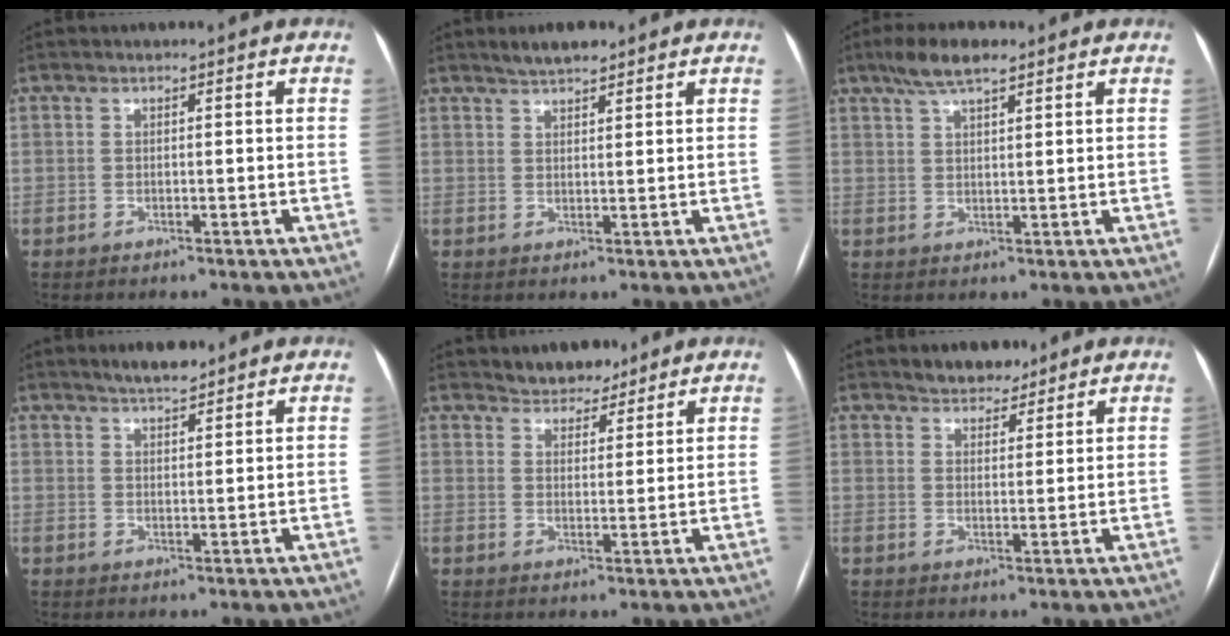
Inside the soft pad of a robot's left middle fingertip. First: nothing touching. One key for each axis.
{"total": 3.8, "fx": 3.2, "fy": 1.0, "fz": 1.9, "tx": -0.037, "ty": 0.011, "tz": 0.054}
{"total": 5.9, "fx": 4.2, "fy": 1.4, "fz": 3.9, "tx": -0.081, "ty": 0.019, "tz": 0.075}
{"total": 3.9, "fx": 3.4, "fy": 0.7, "fz": 1.7, "tx": -0.033, "ty": 0.006, "tz": 0.058}
{"total": 5.1, "fx": 4.5, "fy": 2.2, "fz": 1.0, "tx": -0.014, "ty": 0.007, "tz": 0.072}
{"total": 4.6, "fx": 3.9, "fy": 2.0, "fz": 1.3, "tx": -0.017, "ty": 0.007, "tz": 0.065}